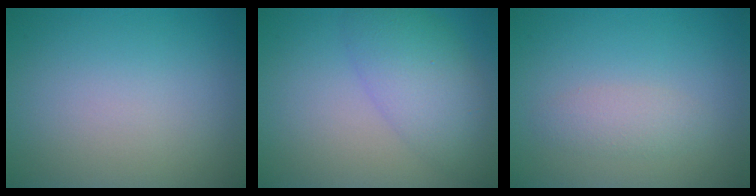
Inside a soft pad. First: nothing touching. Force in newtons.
{"total": 5.2, "press": 5.2, "slide": 0.3}
{"total": 1.7, "press": 1.7, "slide": 0.1}